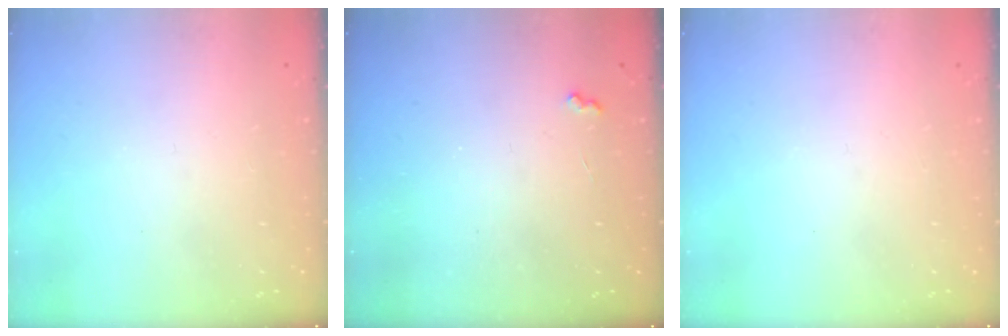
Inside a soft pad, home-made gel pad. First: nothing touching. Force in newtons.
{"total": 3.9, "press": 3.8, "slide": 0.5}
{"total": 0.0}